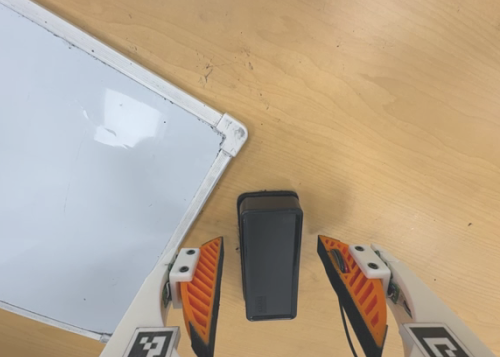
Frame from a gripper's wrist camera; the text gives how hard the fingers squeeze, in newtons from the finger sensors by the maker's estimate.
{"total": 0.0}